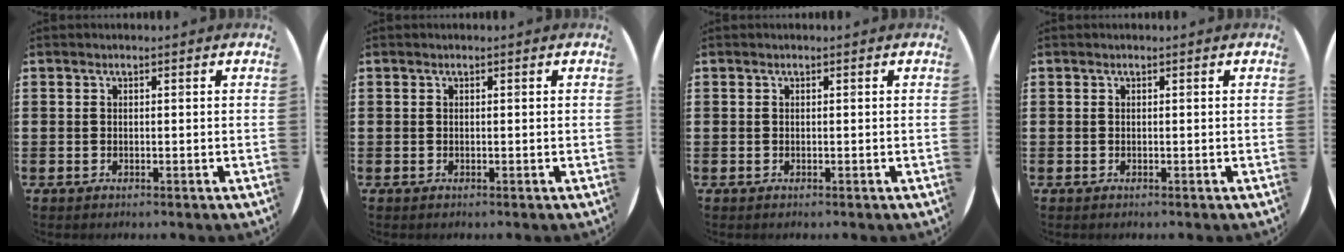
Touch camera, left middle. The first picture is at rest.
{"total": 0.0}
{"total": 0.0}
{"total": 0.0}